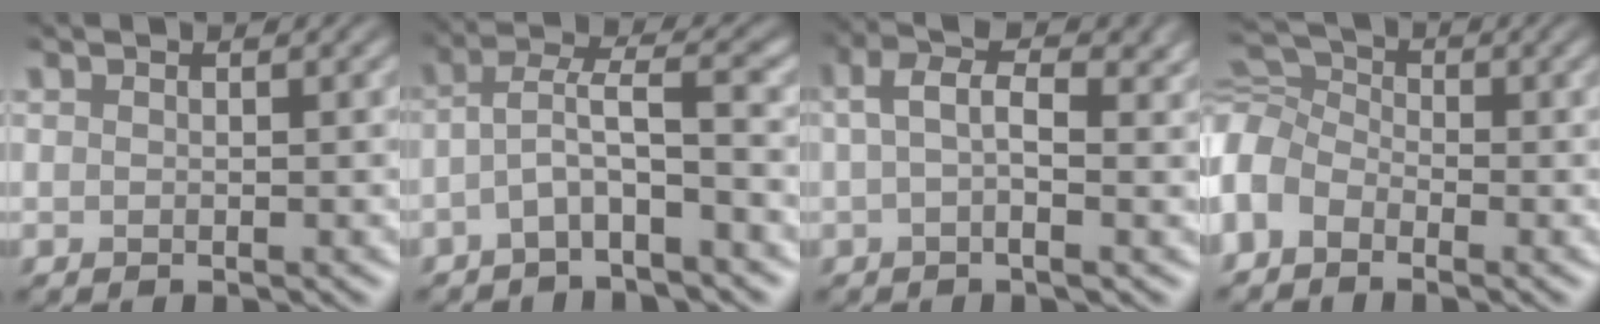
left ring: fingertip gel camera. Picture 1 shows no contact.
{"total": 3.2, "force": [-1.5, 0.4, 2.8], "torque": [-0.055, 0.014, -0.040]}
{"total": 4.1, "force": [0.8, 1.5, 3.8], "torque": [-0.068, 0.008, 0.008]}
{"total": 4.8, "force": [-2.0, 3.4, 2.8], "torque": [-0.062, 0.011, -0.061]}